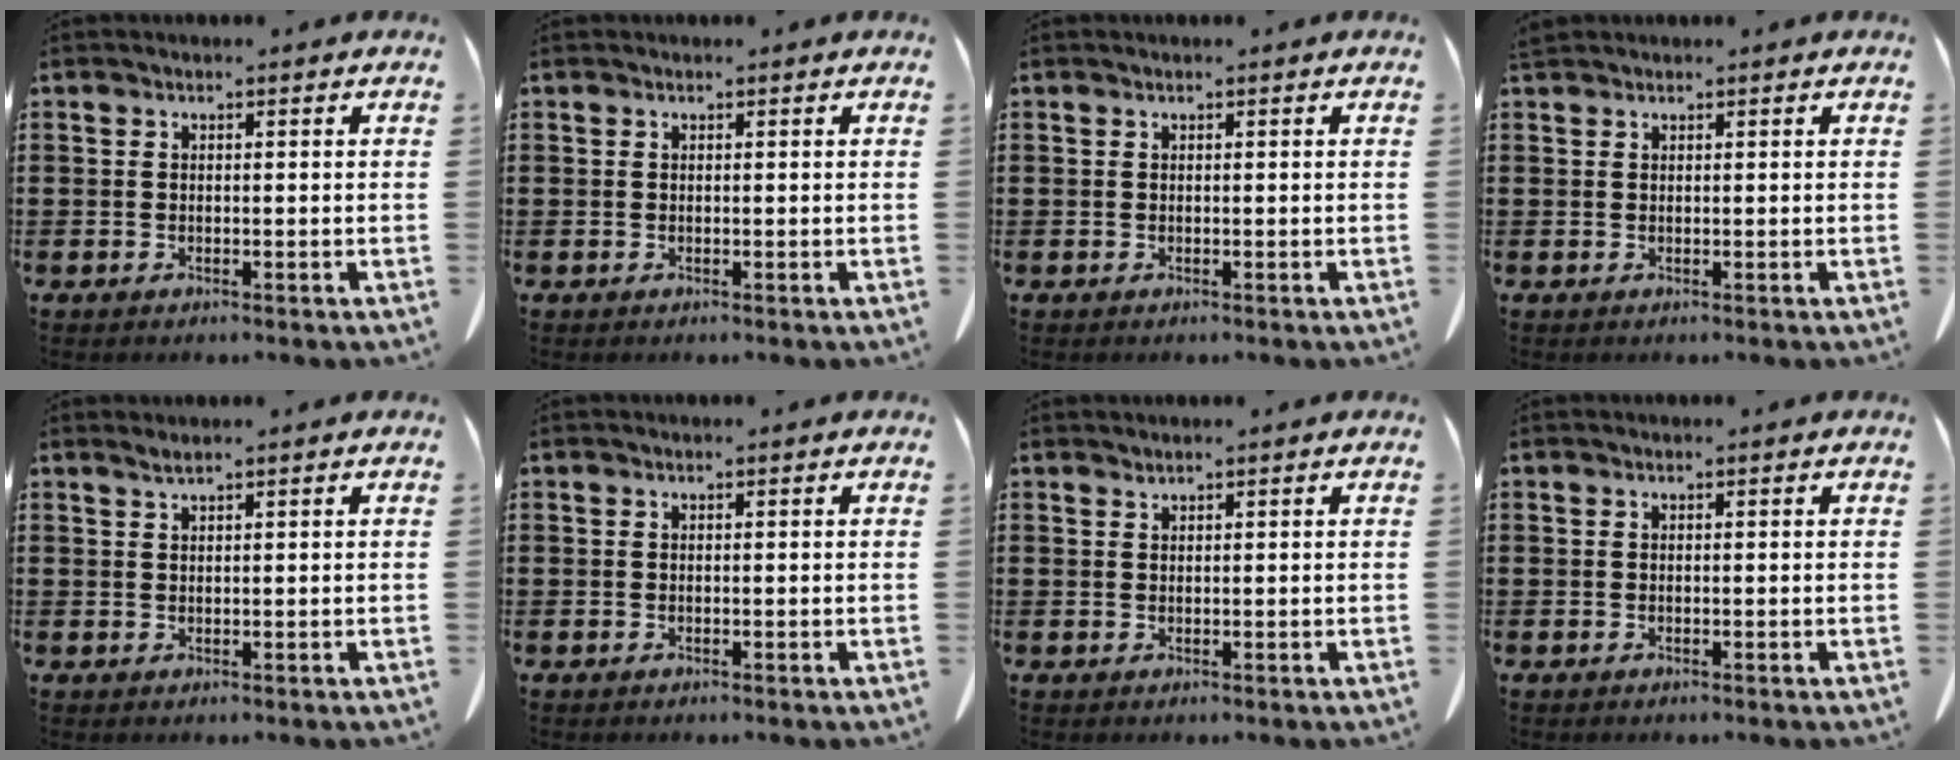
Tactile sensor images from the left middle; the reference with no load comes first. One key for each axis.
{"total": 0.0}
{"total": 0.0}
{"total": 0.8, "fx": 0.7, "fy": 0.2, "fz": 0.1, "tx": -0.006, "ty": 0.002, "tz": 0.015}
{"total": 1.0, "fx": 0.9, "fy": 0.0, "fz": 0.6, "tx": -0.012, "ty": 0.000, "tz": 0.017}
{"total": 0.0}
{"total": 0.7, "fx": 0.7, "fy": 0.0, "fz": 0.0, "tx": -0.003, "ty": -0.002, "tz": 0.015}
{"total": 0.0}